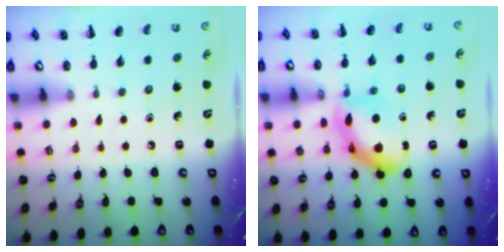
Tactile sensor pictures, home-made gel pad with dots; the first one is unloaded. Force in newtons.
{"total": 11.6, "press": 11.6, "slide": 0.2}